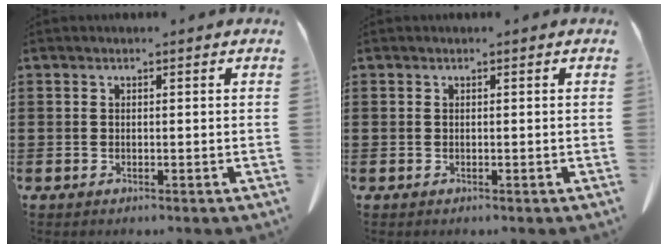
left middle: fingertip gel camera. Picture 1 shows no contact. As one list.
[{"total": 0.0}]